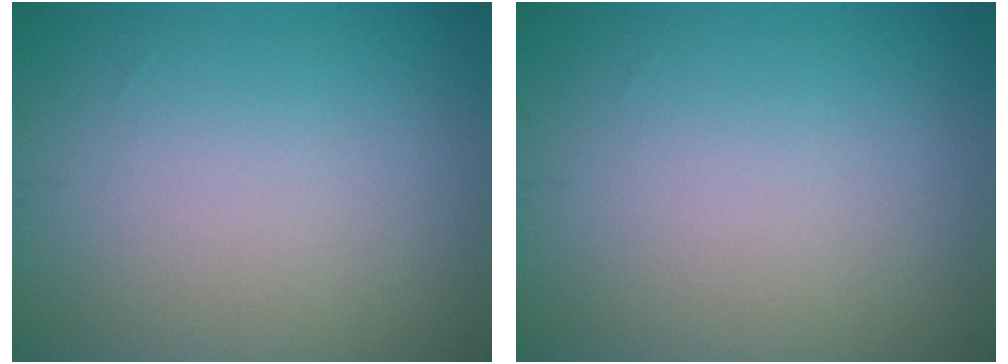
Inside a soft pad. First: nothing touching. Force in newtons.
{"total": 0.0}